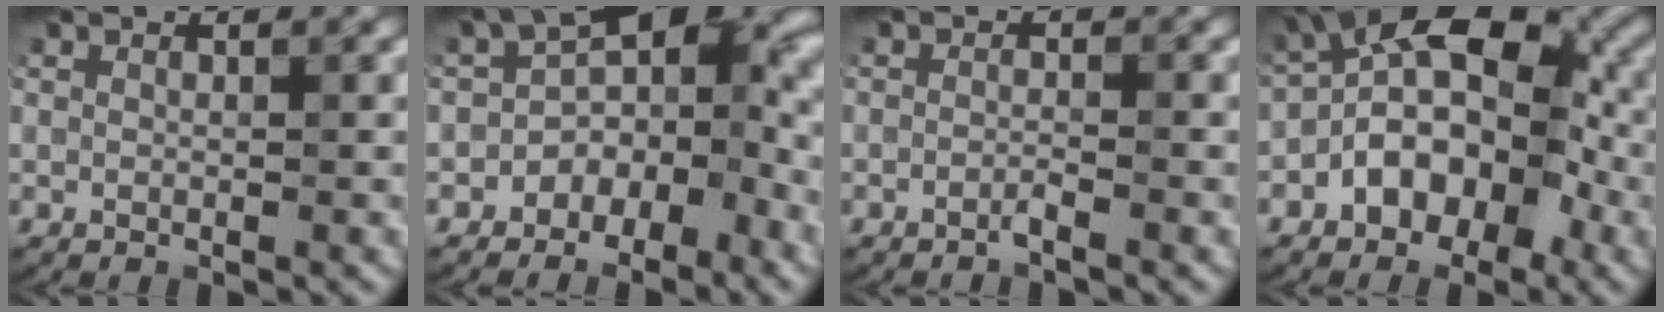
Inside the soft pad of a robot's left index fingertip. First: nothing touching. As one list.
[{"total": 7.3, "force": [-3.2, 4.7, 4.6], "torque": [-0.042, 0.011, -0.062]}, {"total": 1.2, "force": [-1.1, -0.2, 0.0], "torque": [-0.004, -0.001, -0.016]}, {"total": 8.4, "force": [-2.3, 5.4, 5.9], "torque": [-0.064, 0.021, -0.050]}]